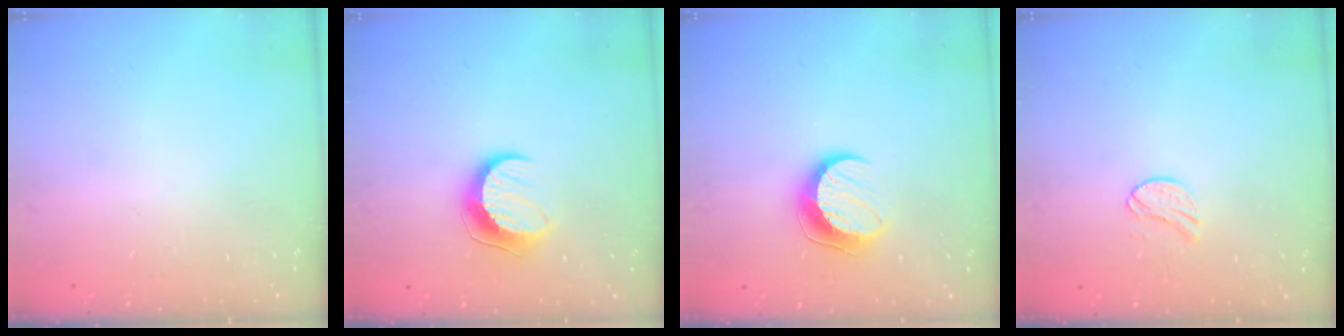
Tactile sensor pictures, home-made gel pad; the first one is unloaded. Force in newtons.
{"total": 9.5, "press": 9.5, "slide": 0.2}
{"total": 9.7, "press": 9.7, "slide": 0.7}
{"total": 6.8, "press": 6.8, "slide": 0.3}